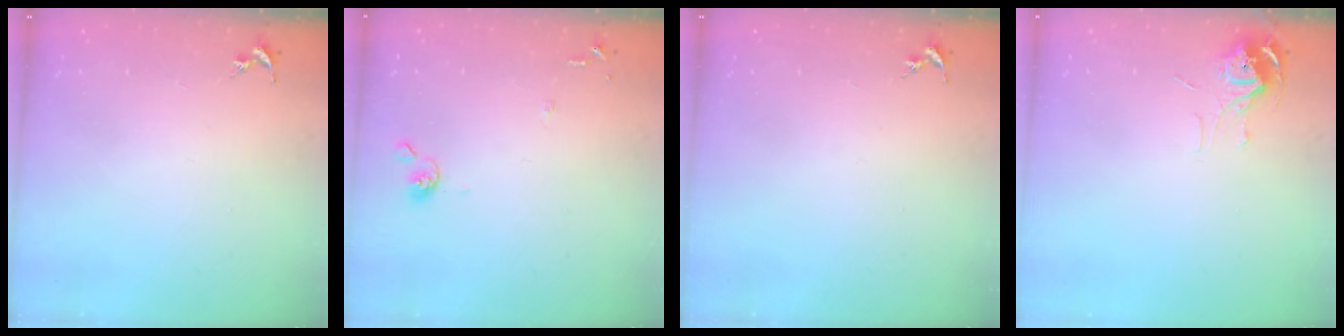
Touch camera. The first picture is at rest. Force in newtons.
{"total": 6.6, "press": 6.6, "slide": 0.6}
{"total": 0.0}
{"total": 6.2, "press": 6.1, "slide": 0.5}